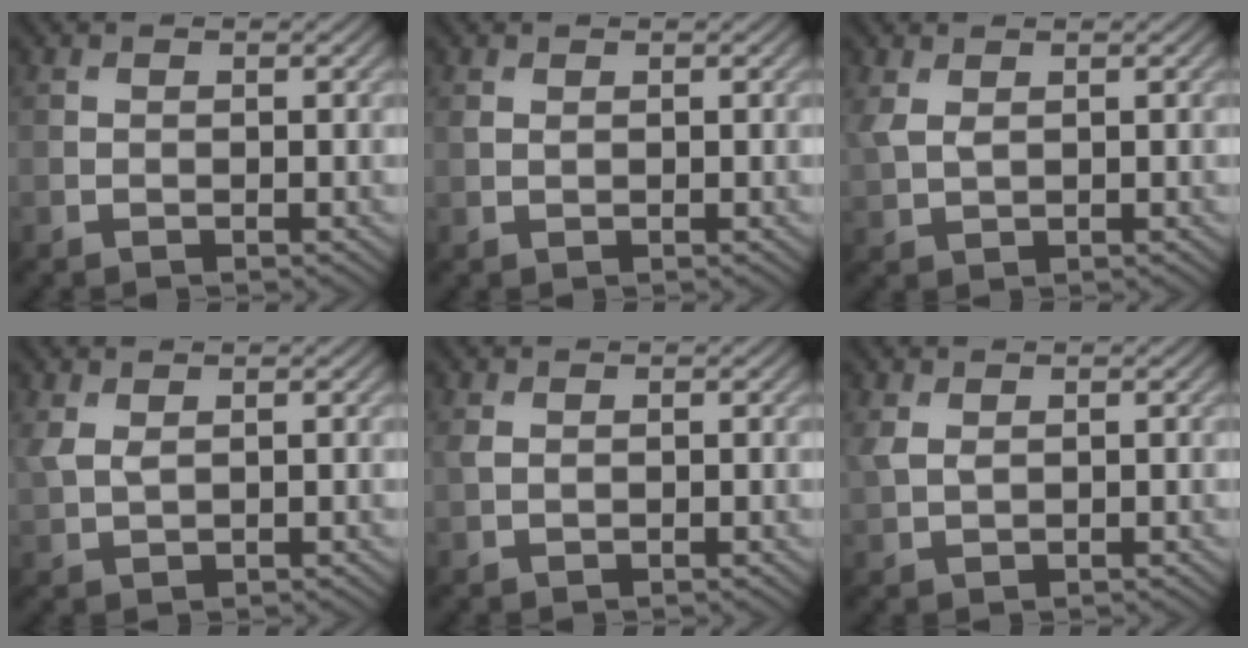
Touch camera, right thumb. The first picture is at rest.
{"total": 0.7, "force": [0.4, 0.3, 0.4], "torque": [-0.015, -0.001, 0.009]}
{"total": 2.4, "force": [1.1, 1.2, 1.8], "torque": [-0.054, 0.000, 0.027]}
{"total": 2.4, "force": [1.2, 1.1, 1.8], "torque": [-0.053, -0.001, 0.029]}
{"total": 1.1, "force": [0.4, 0.6, 0.9], "torque": [-0.028, 0.001, 0.010]}
{"total": 2.1, "force": [1.0, 1.1, 1.5], "torque": [-0.045, 0.000, 0.023]}